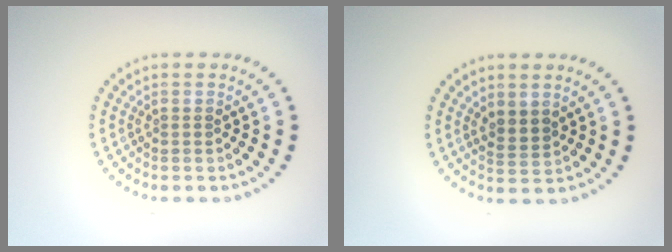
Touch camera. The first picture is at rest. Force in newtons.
{"total": 1.6, "press": 1.4, "slide": 0.9}